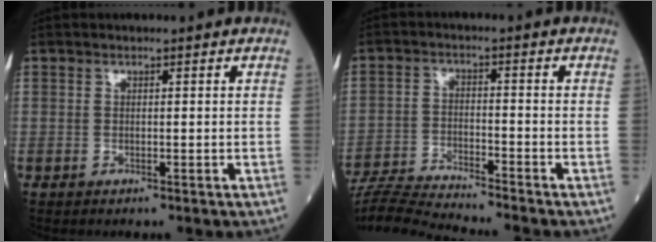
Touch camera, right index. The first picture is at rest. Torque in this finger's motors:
{"motor_torque": [-0.49, -0.76, 0.11, 0.01]}